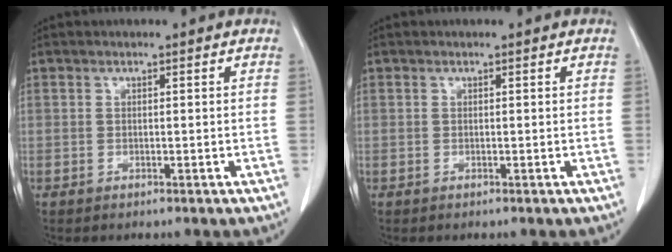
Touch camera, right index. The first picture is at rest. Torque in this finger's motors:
{"motor_torque": [0.00, 0.00, 0.00, 0.00]}